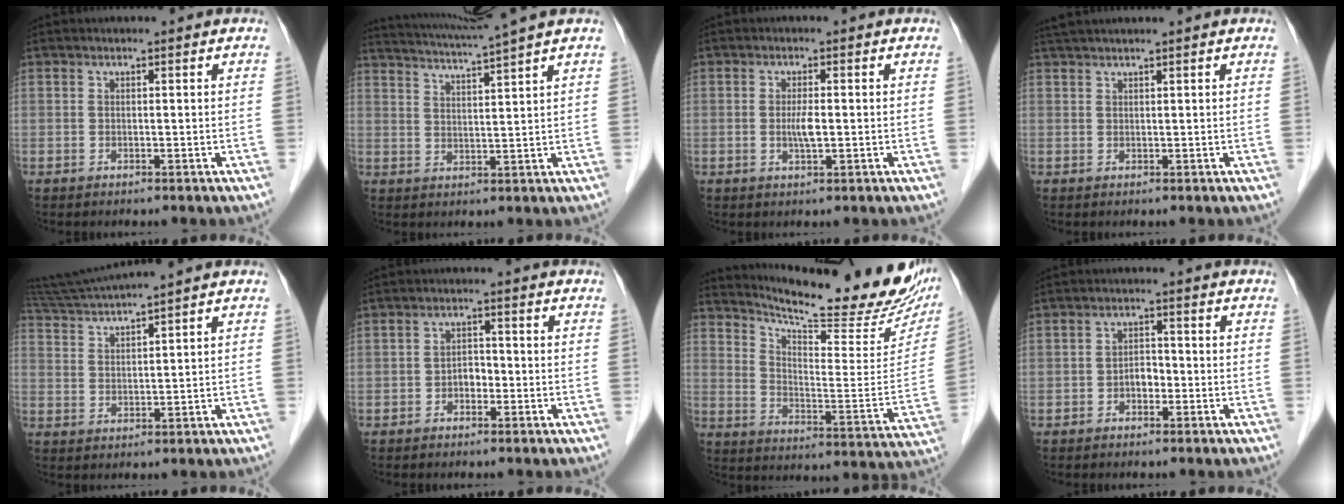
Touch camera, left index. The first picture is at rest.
{"total": 9.8, "force": [8.6, -2.5, 4.0], "torque": [-0.076, -0.004, 0.134]}
{"total": 2.4, "force": [-0.2, 0.4, 2.4], "torque": [-0.049, -0.002, -0.002]}
{"total": 4.1, "force": [3.5, -0.4, 2.1], "torque": [-0.033, 0.033, 0.066]}
{"total": 7.6, "force": [6.9, -1.9, 2.7], "torque": [-0.057, 0.010, 0.134]}
{"total": 2.1, "force": [-0.9, 1.3, 1.4], "torque": [-0.017, 0.007, -0.016]}
{"total": 22.6, "force": [20.4, 3.1, 9.3], "torque": [-0.146, -0.069, 0.270]}
{"total": 2.3, "force": [-1.0, 1.4, 1.6], "torque": [-0.022, 0.008, -0.017]}